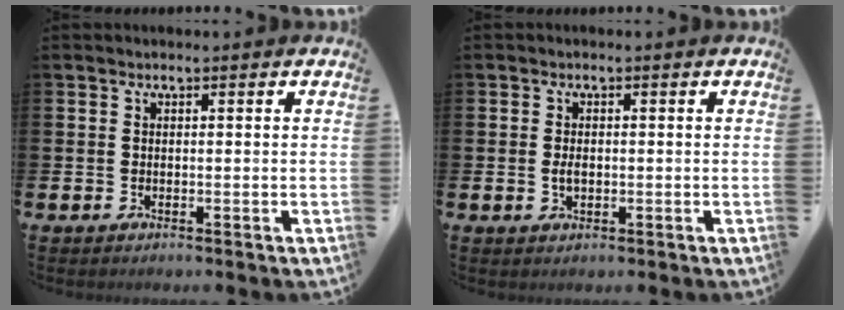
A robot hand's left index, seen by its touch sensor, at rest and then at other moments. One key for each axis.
{"total": 1.8, "fx": -0.1, "fy": 1.0, "fz": 1.5, "tx": -0.022, "ty": 0.001, "tz": -0.004}